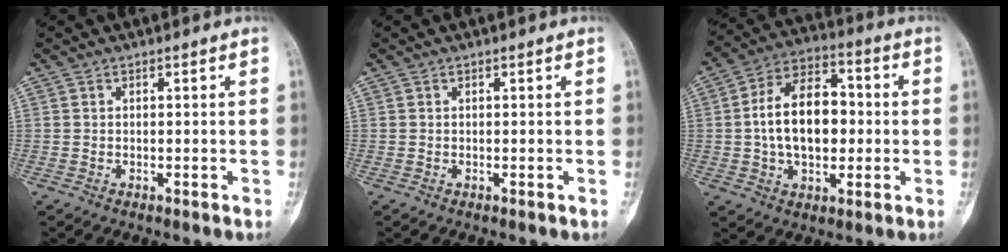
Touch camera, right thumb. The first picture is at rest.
{"total": 0.0}
{"total": 15.4, "force": [0.0, 9.5, 12.0], "torque": [-0.176, 0.028, -0.004]}